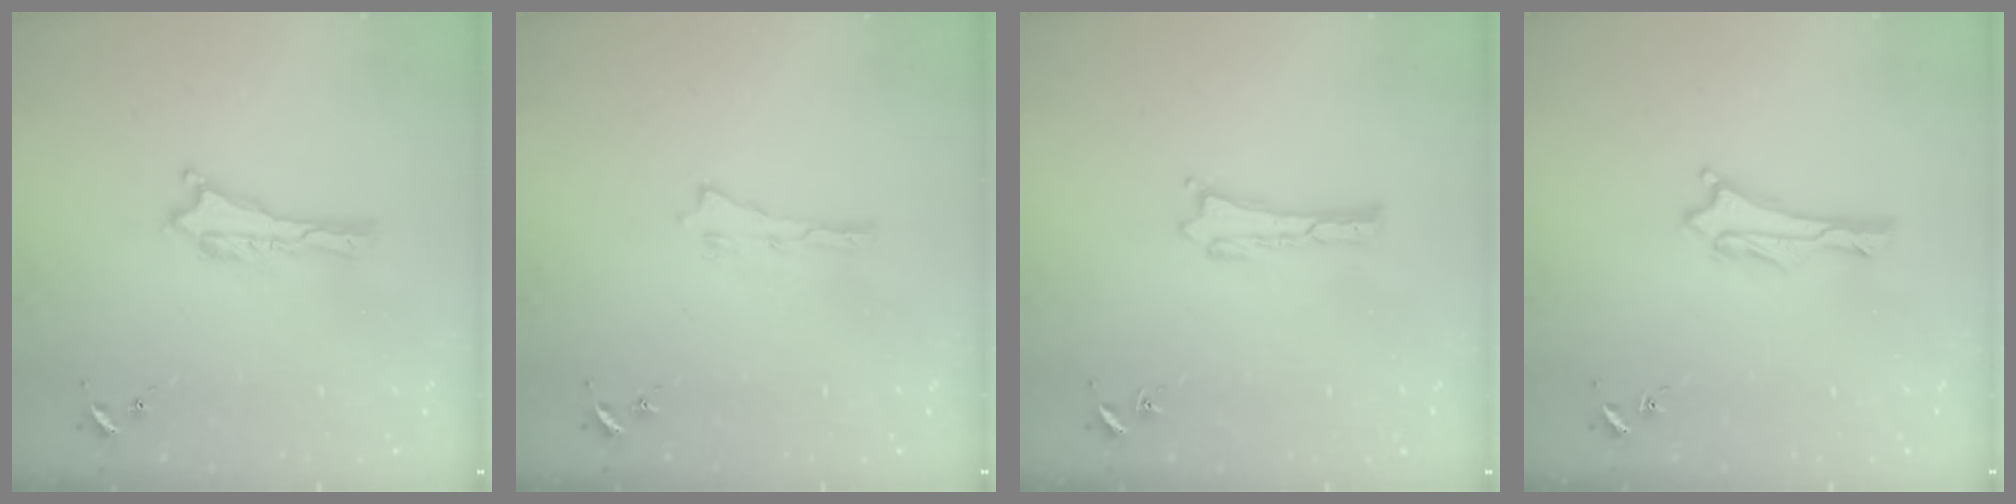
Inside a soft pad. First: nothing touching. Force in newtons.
{"total": 0.0}
{"total": 0.0}
{"total": 1.9, "press": 1.9, "slide": 0.1}